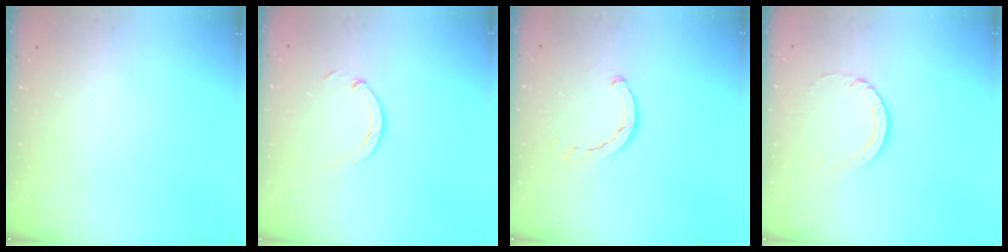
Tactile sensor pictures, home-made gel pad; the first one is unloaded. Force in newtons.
{"total": 3.0, "press": 2.9, "slide": 0.4}
{"total": 2.4, "press": 2.4, "slide": 0.1}
{"total": 5.1, "press": 5.1, "slide": 0.3}